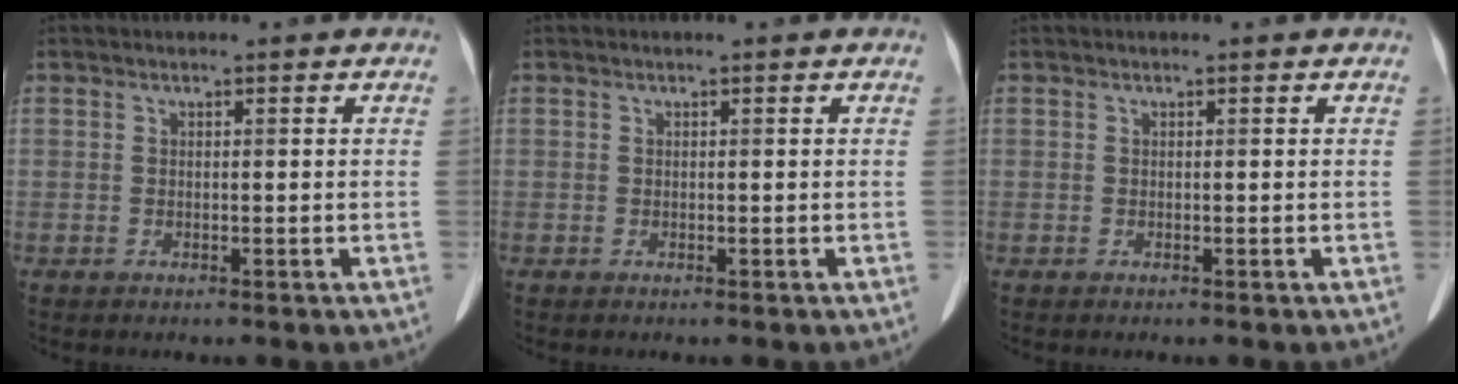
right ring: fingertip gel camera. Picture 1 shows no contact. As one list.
[{"total": 0.0}, {"total": 0.0}]